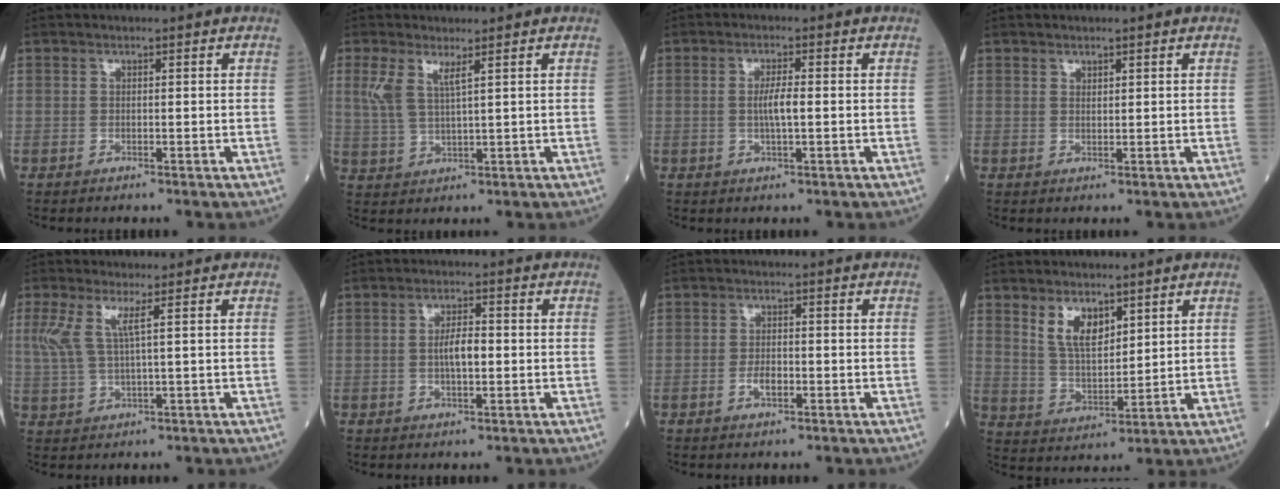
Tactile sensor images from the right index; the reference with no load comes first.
{"total": 4.5, "force": [2.3, 0.7, 3.8], "torque": [-0.093, 0.008, 0.055]}
{"total": 3.1, "force": [-0.1, 0.3, 3.1], "torque": [-0.060, -0.001, -0.003]}
{"total": 0.8, "force": [0.7, 0.3, 0.2], "torque": [0.001, -0.006, 0.011]}
{"total": 4.5, "force": [1.7, 0.2, 4.2], "torque": [-0.105, 0.012, 0.042]}
{"total": 3.6, "force": [-0.3, 1.1, 3.4], "torque": [-0.061, 0.002, -0.005]}
{"total": 2.3, "force": [-0.9, 0.9, 1.9], "torque": [-0.034, 0.003, -0.014]}
{"total": 6.3, "force": [3.7, 2.9, 4.1], "torque": [-0.081, -0.004, 0.079]}